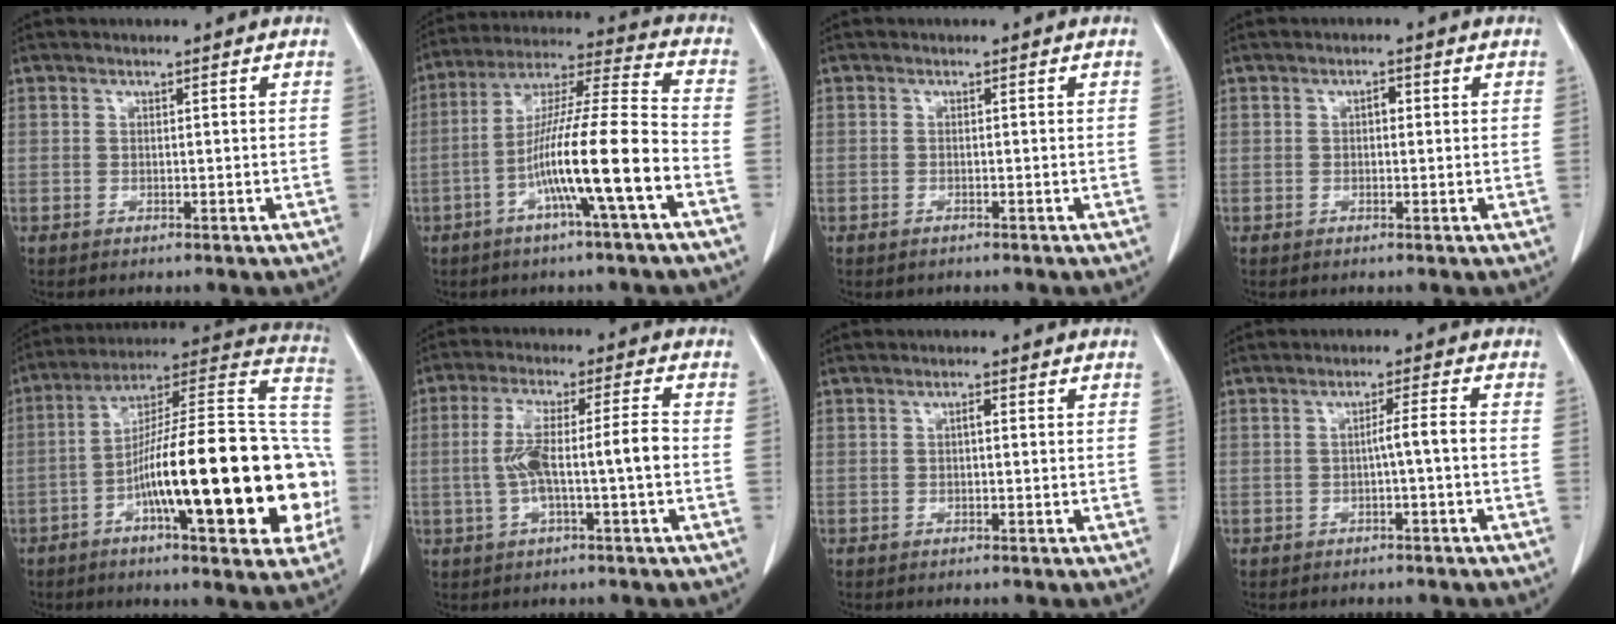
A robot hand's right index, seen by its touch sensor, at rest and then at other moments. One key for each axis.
{"total": 15.0, "fx": -5.3, "fy": -0.6, "fz": 14.0, "tx": -0.253, "ty": 0.007, "tz": -0.098}
{"total": 0.6, "fx": -0.5, "fy": 0.3, "fz": 0.2, "tx": -0.013, "ty": -0.002, "tz": -0.004}
{"total": 1.3, "fx": 0.1, "fy": 0.8, "fz": 1.0, "tx": -0.013, "ty": 0.004, "tz": 0.000}
{"total": 27.3, "fx": -6.2, "fy": 4.7, "fz": 26.2, "tx": -0.323, "ty": 0.024, "tz": -0.092}
{"total": 8.6, "fx": -1.1, "fy": 0.8, "fz": 8.5, "tx": -0.165, "ty": 0.024, "tz": -0.017}
{"total": 1.0, "fx": 0.1, "fy": 0.3, "fz": 0.9, "tx": -0.016, "ty": 0.003, "tz": 0.001}
{"total": 2.8, "fx": -0.8, "fy": -0.3, "fz": 2.6, "tx": -0.041, "ty": 0.006, "tz": -0.014}